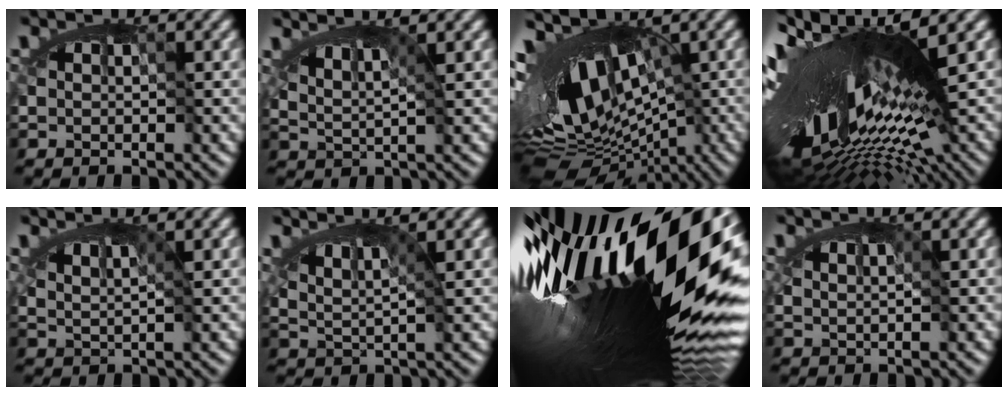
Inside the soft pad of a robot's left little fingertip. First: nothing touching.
{"total": 2.1, "force": [1.1, 0.3, 1.7], "torque": [-0.028, -0.002, 0.018]}
{"total": 12.5, "force": [-2.3, 5.6, 10.9], "torque": [-0.171, -0.015, -0.022]}
{"total": 17.0, "force": [-0.6, 4.8, 16.3], "torque": [-0.296, -0.016, -0.006]}
{"total": 1.2, "force": [0.7, -0.2, 0.9], "torque": [-0.016, -0.004, 0.012]}
{"total": 2.4, "force": [1.3, 0.4, 2.0], "torque": [-0.034, -0.002, 0.021]}
{"total": 20.0, "force": [1.7, 6.7, 18.7], "torque": [-0.311, -0.026, 0.020]}
{"total": 0.9, "force": [0.7, 0.1, 0.6], "torque": [-0.015, 0.003, 0.012]}